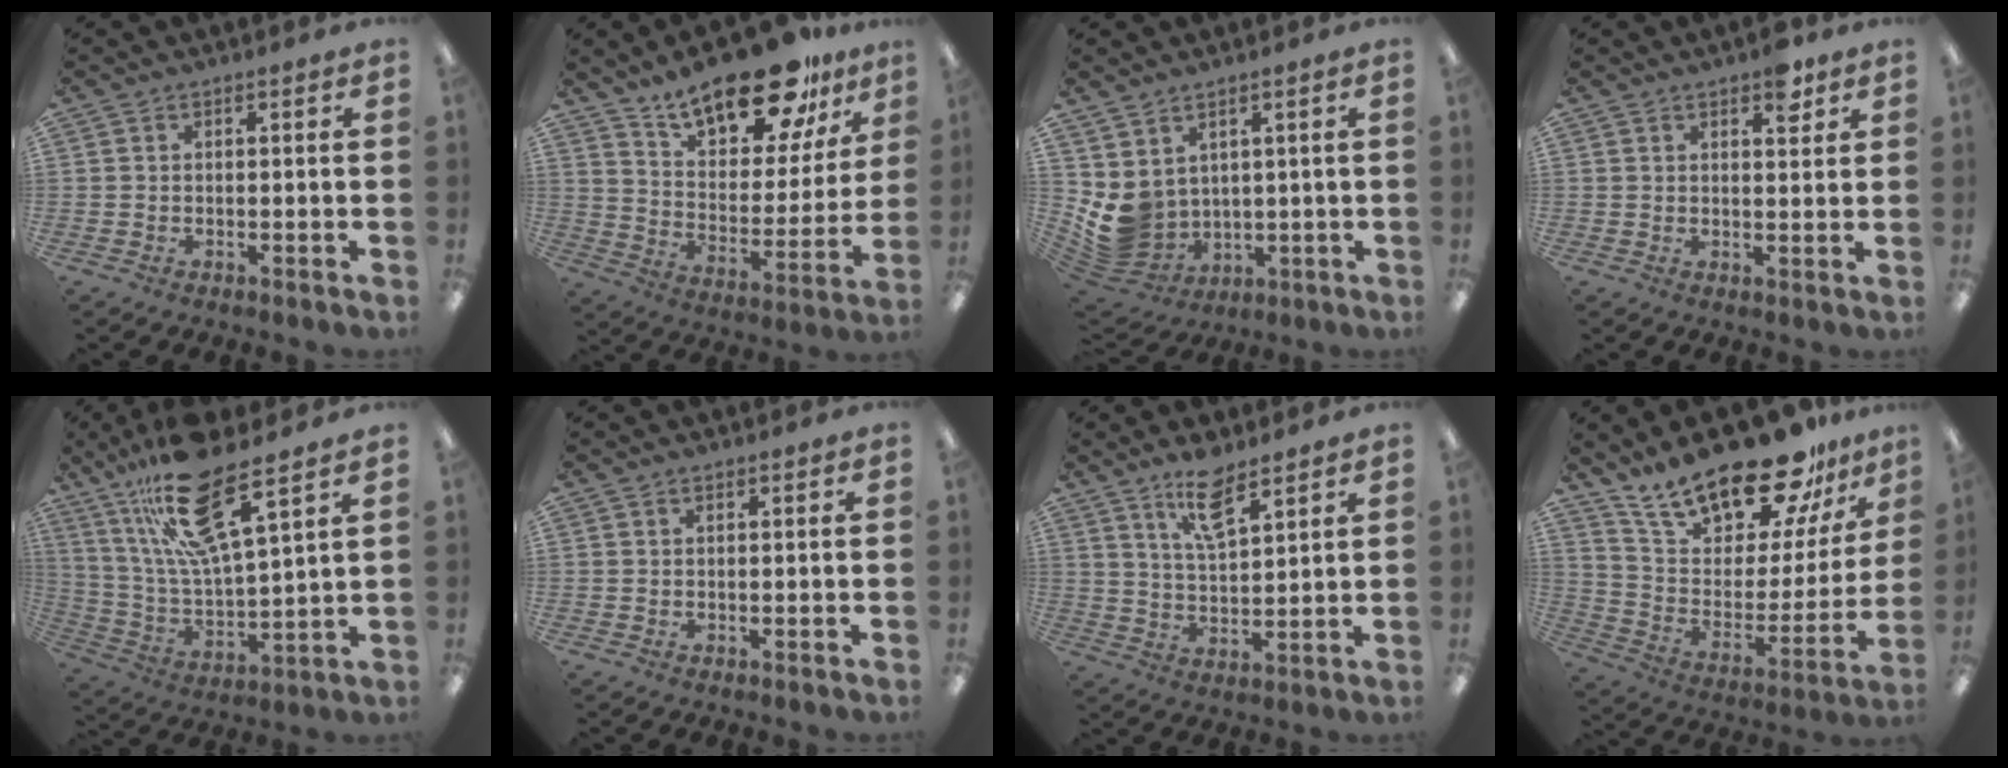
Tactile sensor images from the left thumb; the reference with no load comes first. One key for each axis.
{"total": 21.2, "fx": 16.3, "fy": 8.0, "fz": 10.8, "tx": -0.172, "ty": -0.106, "tz": 0.280}
{"total": 7.4, "fx": 2.5, "fy": 6.3, "fz": 2.9, "tx": -0.092, "ty": -0.033, "tz": 0.058}
{"total": 4.8, "fx": 3.2, "fy": 2.0, "fz": 2.9, "tx": -0.027, "ty": -0.013, "tz": 0.049}
{"total": 20.7, "fx": 14.2, "fy": 5.0, "fz": 14.2, "tx": -0.280, "ty": -0.064, "tz": 0.237}
{"total": 0.0}
{"total": 9.6, "fx": 6.8, "fy": 3.2, "fz": 5.9, "tx": -0.101, "ty": -0.030, "tz": 0.119}
{"total": 23.0, "fx": 19.0, "fy": 7.6, "fz": 10.5, "tx": -0.188, "ty": -0.131, "tz": 0.329}